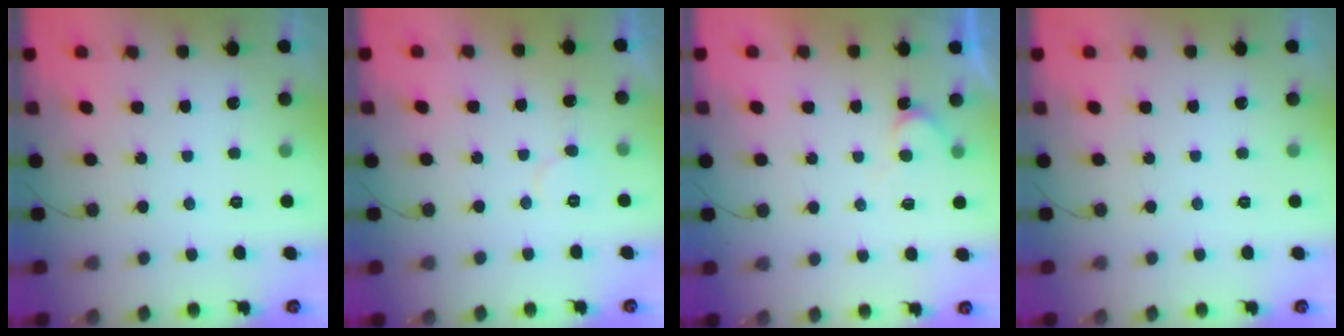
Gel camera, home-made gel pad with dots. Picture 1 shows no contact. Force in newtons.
{"total": 4.9, "press": 4.9, "slide": 0.5}
{"total": 5.8, "press": 5.8, "slide": 0.3}
{"total": 0.0}